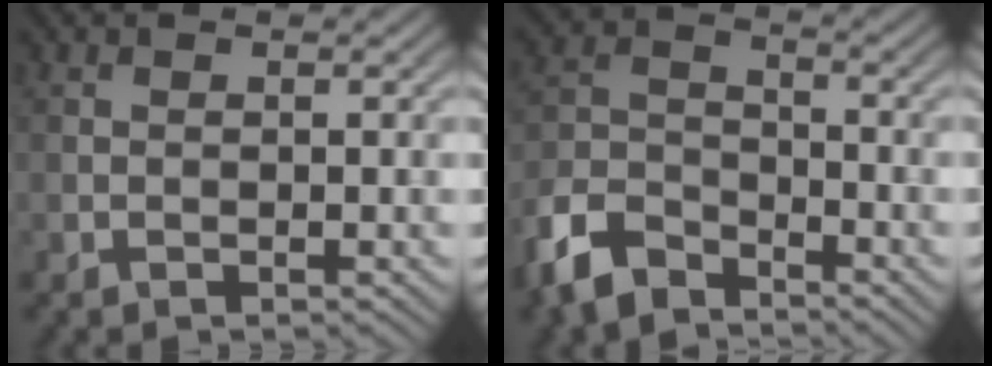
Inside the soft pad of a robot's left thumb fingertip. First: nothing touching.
{"total": 8.3, "force": [-6.3, 3.6, 3.9], "torque": [-0.089, -0.009, -0.146]}